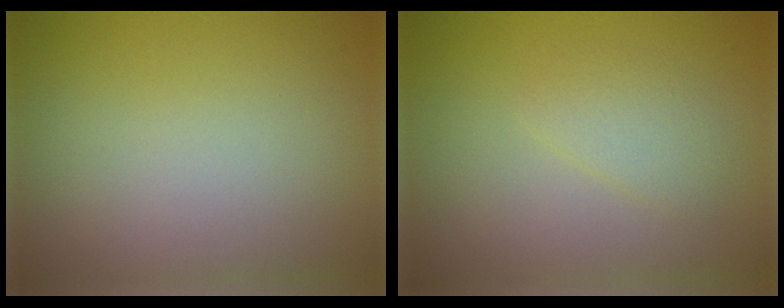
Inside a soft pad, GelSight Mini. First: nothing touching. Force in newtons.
{"total": 1.8, "press": 1.8, "slide": 0.1}